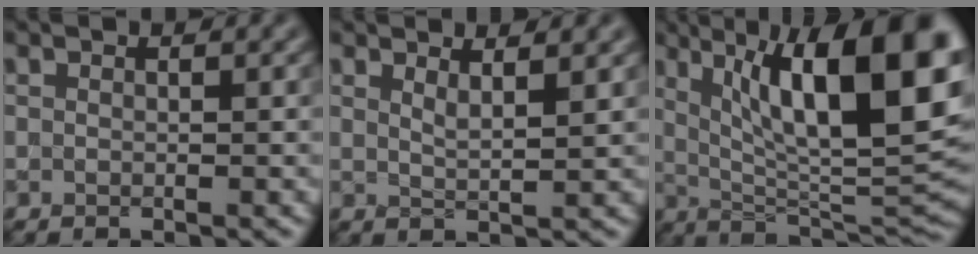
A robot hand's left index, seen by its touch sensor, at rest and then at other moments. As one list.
[{"total": 2.0, "force": [1.5, 0.4, 1.3], "torque": [-0.014, -0.001, 0.023]}, {"total": 15.0, "force": [5.2, 4.3, 13.4], "torque": [-0.192, 0.001, 0.086]}]